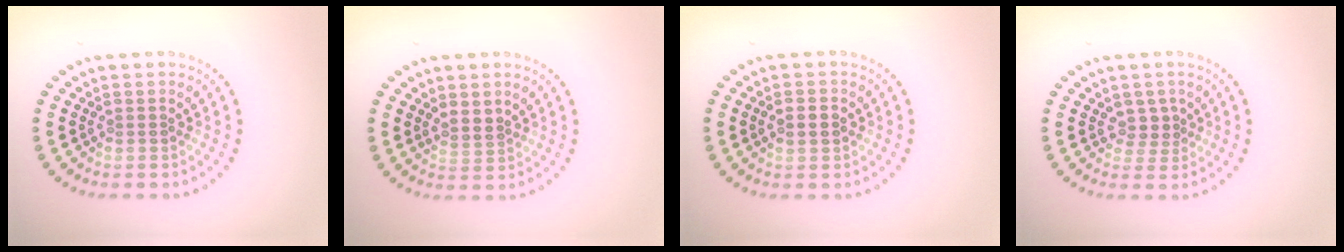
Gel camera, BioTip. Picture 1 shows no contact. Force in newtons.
{"total": 1.7, "press": 1.4, "slide": 1.1}
{"total": 1.6, "press": 1.6, "slide": 0.0}
{"total": 1.6, "press": 1.3, "slide": 1.0}